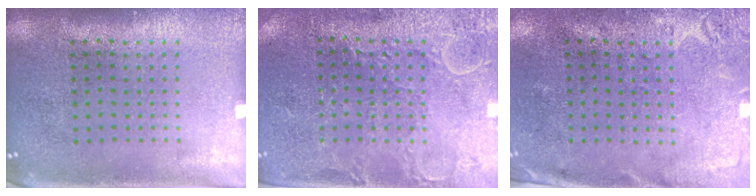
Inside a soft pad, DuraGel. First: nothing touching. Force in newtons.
{"total": 2.8, "press": 2.8, "slide": 0.5}
{"total": 2.8, "press": 2.2, "slide": 1.8}